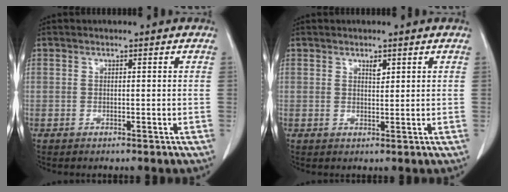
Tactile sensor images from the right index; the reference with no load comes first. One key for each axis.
{"total": 1.3, "fx": 0.9, "fy": 0.5, "fz": 0.9, "tx": -0.014, "ty": -0.004, "tz": 0.014}